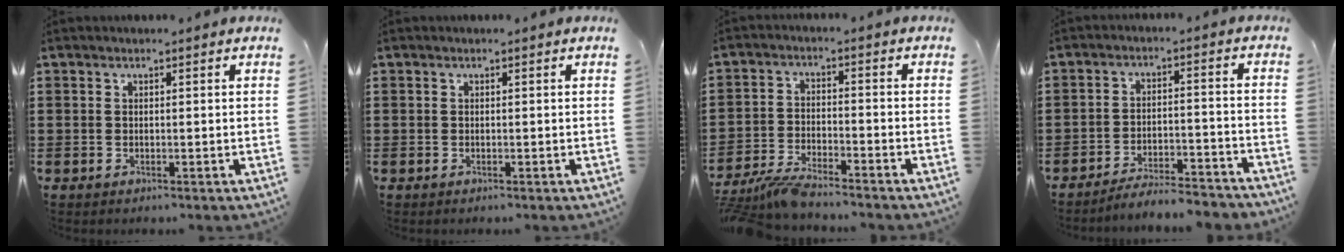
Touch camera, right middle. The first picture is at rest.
{"total": 0.0}
{"total": 5.1, "force": [-4.7, 0.1, 1.8], "torque": [-0.051, -0.013, -0.094]}
{"total": 5.3, "force": [-5.1, 0.3, 1.2], "torque": [-0.028, -0.002, -0.105]}